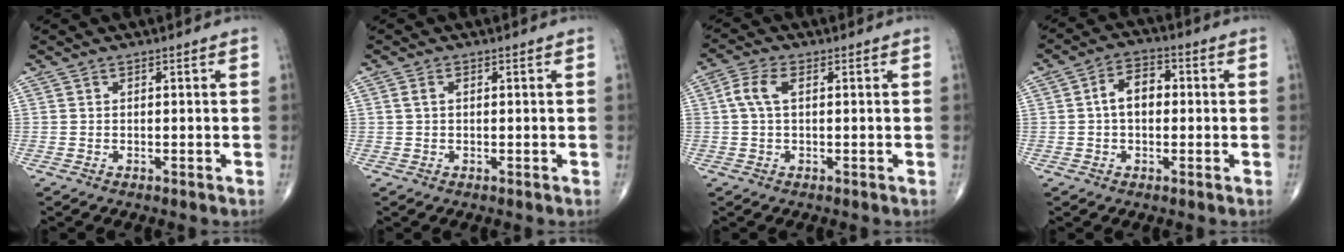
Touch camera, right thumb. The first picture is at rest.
{"total": 1.4, "force": [0.3, 0.9, 1.1], "torque": [-0.025, 0.007, 0.006]}
{"total": 4.7, "force": [0.8, 2.3, 4.0], "torque": [-0.099, 0.011, 0.012]}
{"total": 6.5, "force": [0.2, 4.3, 4.9], "torque": [-0.070, 0.023, -0.006]}